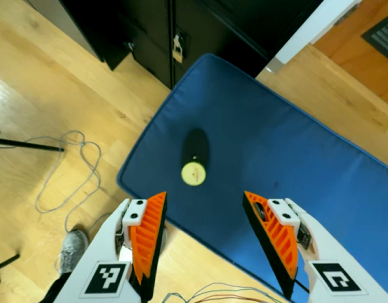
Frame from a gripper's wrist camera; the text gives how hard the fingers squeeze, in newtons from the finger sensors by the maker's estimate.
{"total": 0.7, "left": 0.8, "right": 0.5}